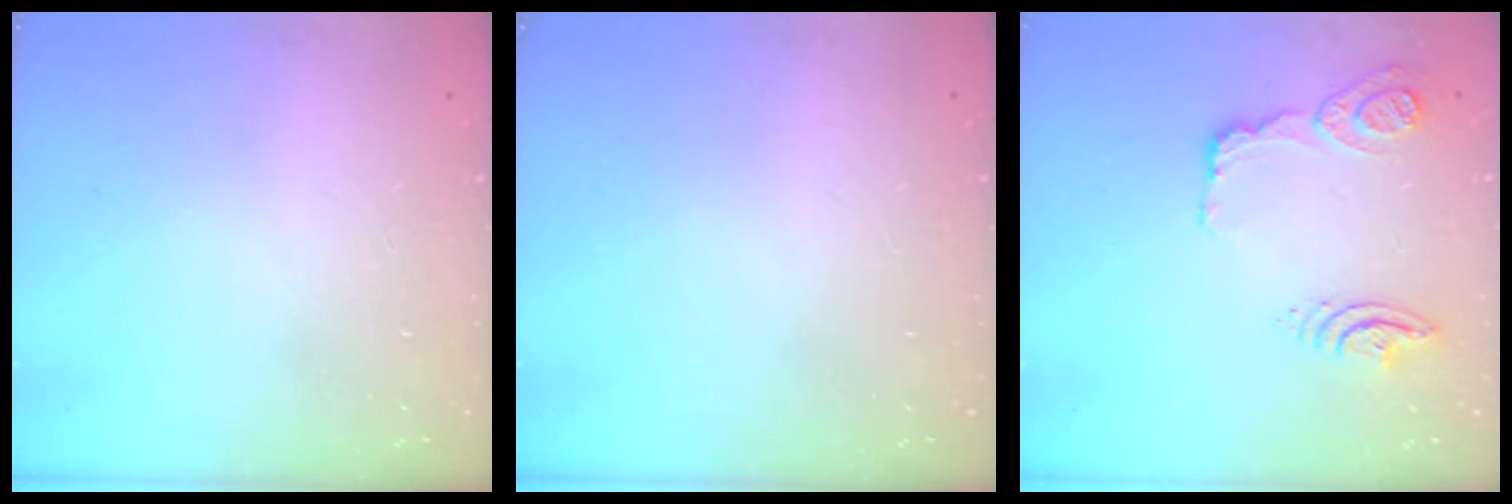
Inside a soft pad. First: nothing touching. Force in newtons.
{"total": 0.0}
{"total": 21.3, "press": 16.2, "slide": 13.8}